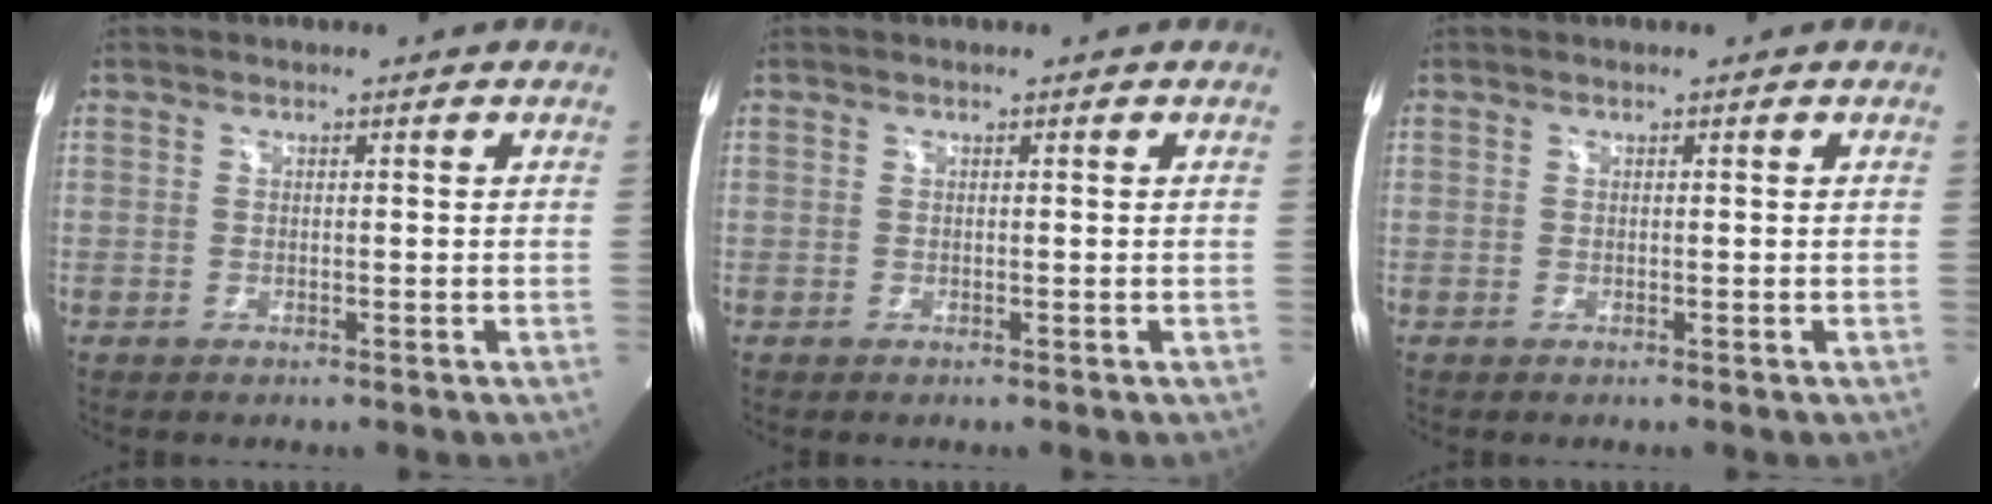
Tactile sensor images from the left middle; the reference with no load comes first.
{"total": 0.0}
{"total": 0.0}